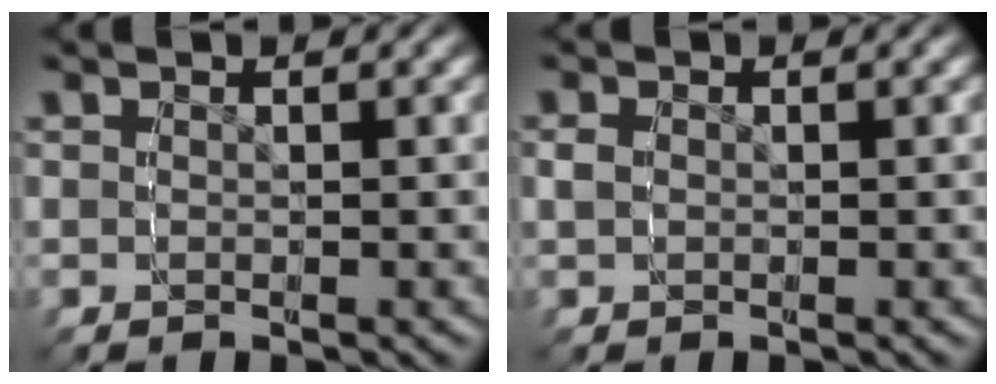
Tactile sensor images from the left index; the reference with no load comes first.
{"total": 1.1, "force": [-0.2, 0.9, 0.5], "torque": [-0.020, -0.002, 0.001]}